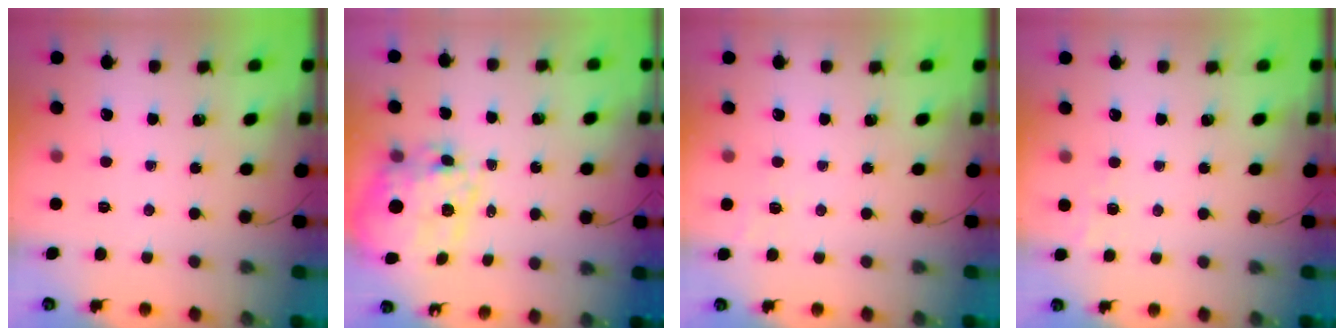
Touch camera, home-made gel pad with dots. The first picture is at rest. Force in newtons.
{"total": 14.9, "press": 14.6, "slide": 2.9}
{"total": 5.8, "press": 5.6, "slide": 1.5}
{"total": 4.3, "press": 4.2, "slide": 0.9}